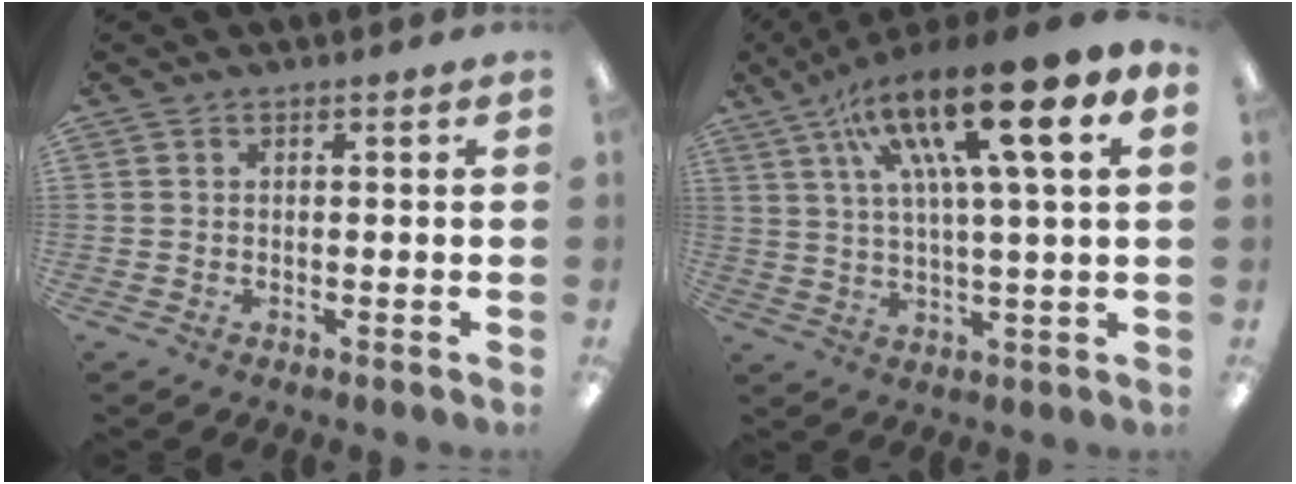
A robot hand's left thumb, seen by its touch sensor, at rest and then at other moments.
{"total": 18.8, "force": [8.9, 3.3, 16.2], "torque": [-0.301, -0.033, 0.128]}